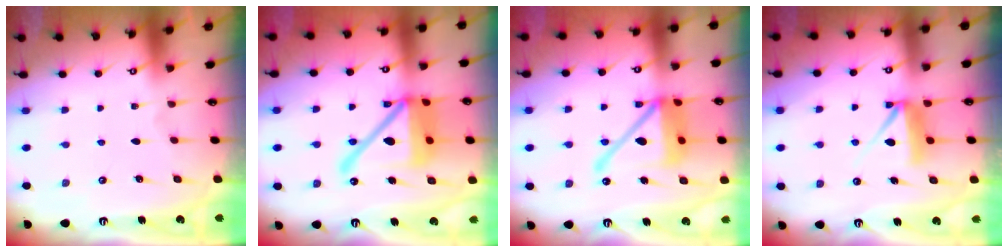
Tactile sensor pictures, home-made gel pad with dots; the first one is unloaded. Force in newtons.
{"total": 19.5, "press": 19.3, "slide": 2.7}
{"total": 16.8, "press": 16.7, "slide": 2.2}
{"total": 8.1, "press": 8.1, "slide": 0.1}